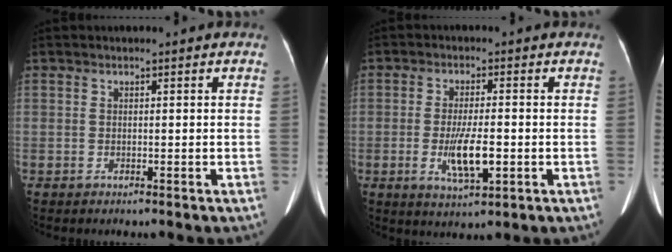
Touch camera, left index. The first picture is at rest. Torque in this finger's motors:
{"motor_torque": [1.01, 0.27, 0.53, 0.17]}